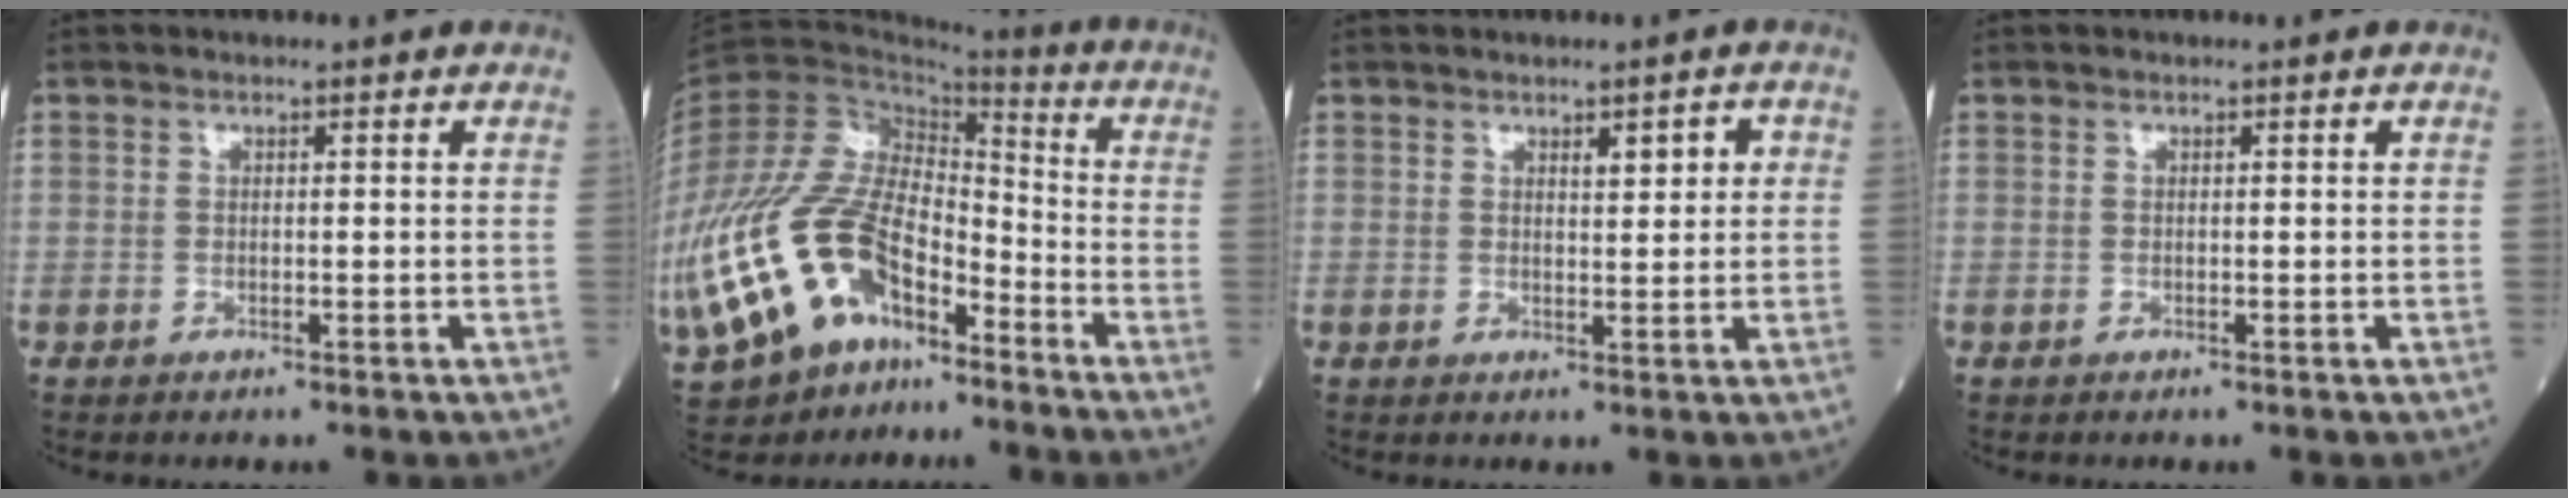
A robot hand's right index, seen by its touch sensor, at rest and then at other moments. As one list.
[{"total": 20.7, "force": [-10.8, 9.9, 14.7], "torque": [-0.319, 0.000, -0.195]}, {"total": 2.8, "force": [1.1, 0.9, 2.4], "torque": [-0.035, 0.002, 0.018]}, {"total": 0.0}]